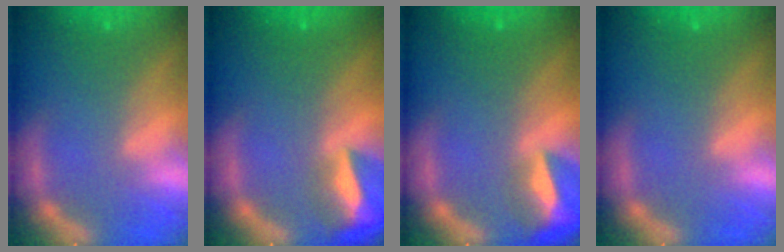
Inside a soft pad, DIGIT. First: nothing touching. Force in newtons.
{"total": 7.9}
{"total": 7.4}
{"total": 0.0}